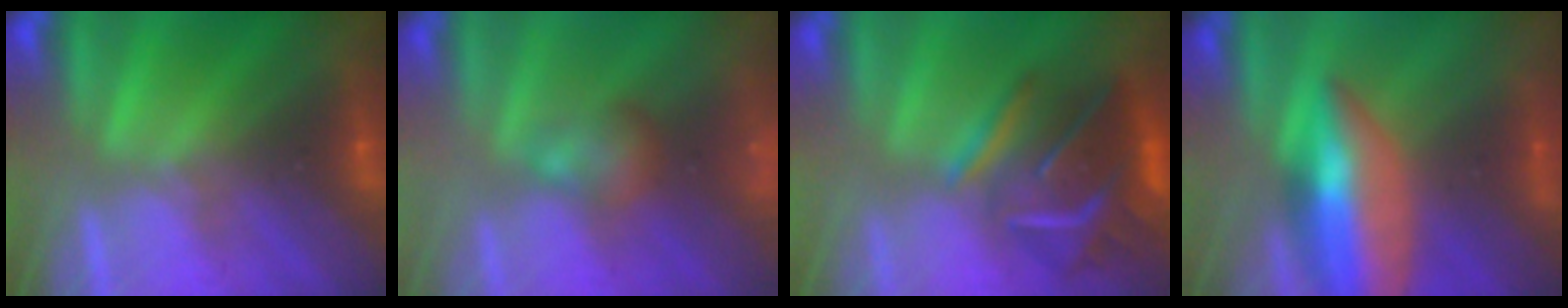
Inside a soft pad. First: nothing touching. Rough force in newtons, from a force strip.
{"total": 3.3}
{"total": 6.5}
{"total": 5.8}